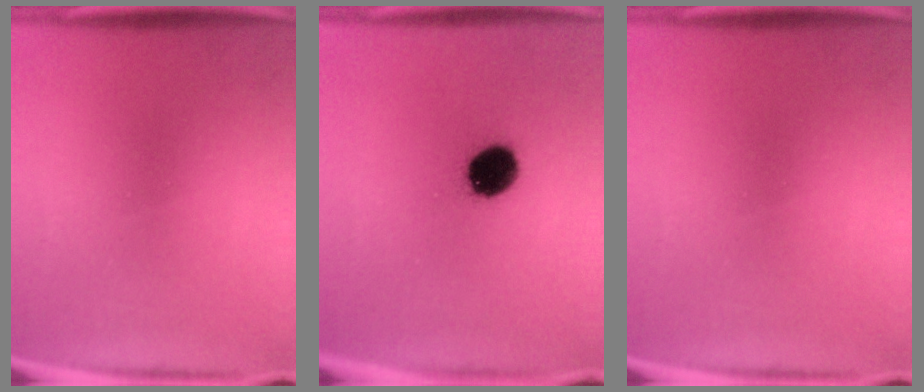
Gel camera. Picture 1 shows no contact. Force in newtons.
{"total": 10.3}
{"total": 0.0}